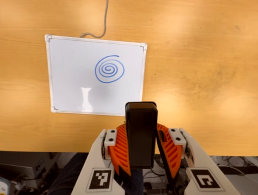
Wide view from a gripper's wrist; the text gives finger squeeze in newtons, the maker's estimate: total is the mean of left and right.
{"total": 6.9, "left": 6.0, "right": 7.7}